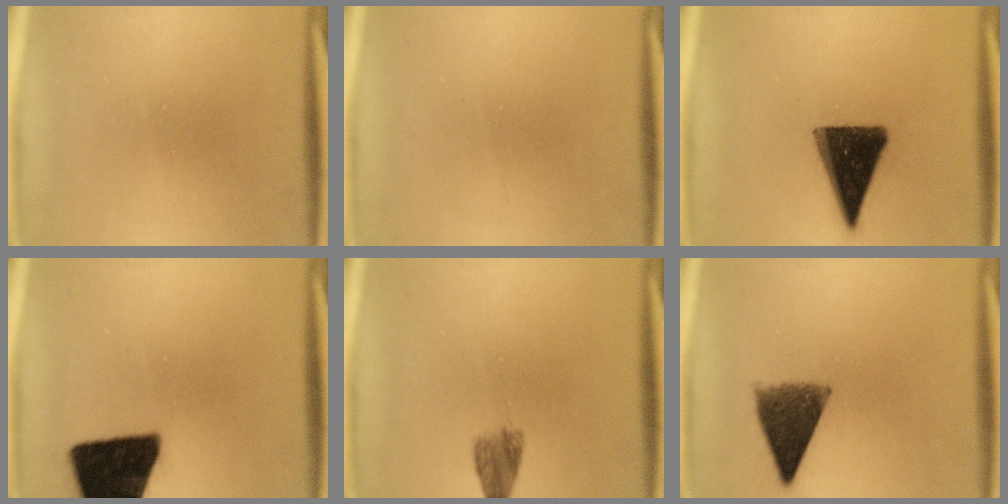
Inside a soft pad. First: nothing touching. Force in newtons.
{"total": 1.4}
{"total": 14.2}
{"total": 19.6}
{"total": 2.1}
{"total": 8.5}